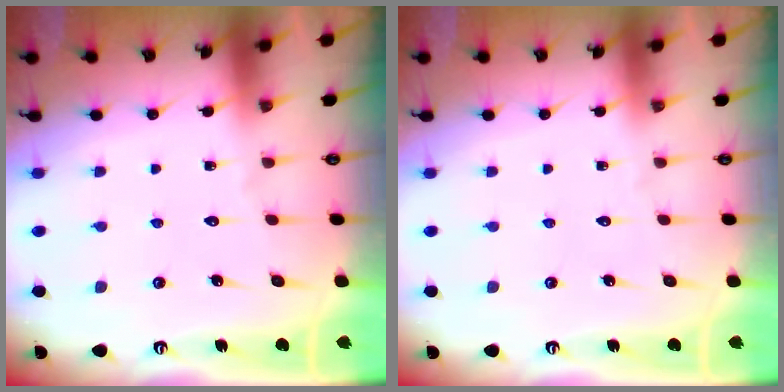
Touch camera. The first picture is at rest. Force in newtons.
{"total": 0.0}